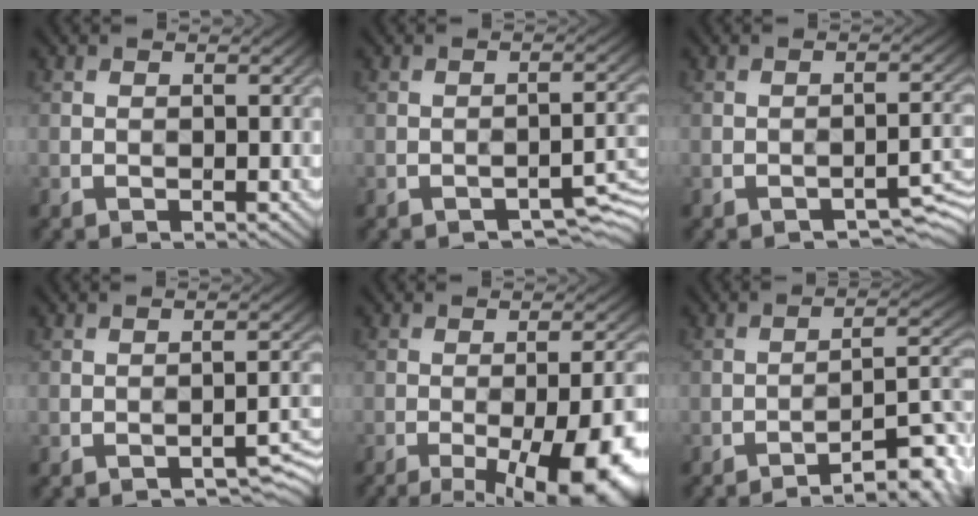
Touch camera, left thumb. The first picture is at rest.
{"total": 3.6, "force": [-2.8, 0.9, 2.1], "torque": [-0.023, 0.006, -0.035]}
{"total": 3.0, "force": [-2.5, 0.5, 1.5], "torque": [-0.017, 0.008, -0.035]}
{"total": 2.3, "force": [-1.9, 0.4, 1.3], "torque": [-0.015, 0.008, -0.028]}
{"total": 16.2, "force": [-7.2, 5.0, 13.6], "torque": [-0.166, 0.004, -0.092]}
{"total": 8.9, "force": [-6.4, 1.6, 5.9], "torque": [-0.081, 0.022, -0.097]}